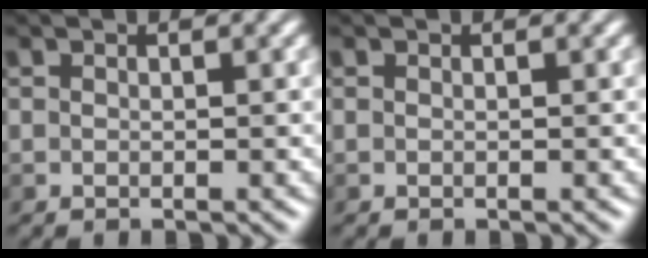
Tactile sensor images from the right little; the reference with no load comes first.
{"total": 0.0}